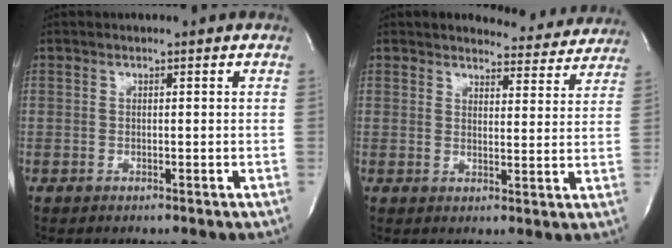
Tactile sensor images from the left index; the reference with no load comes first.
{"total": 9.5, "force": [9.1, 2.8, 0.8], "torque": [0.014, -0.025, 0.087]}